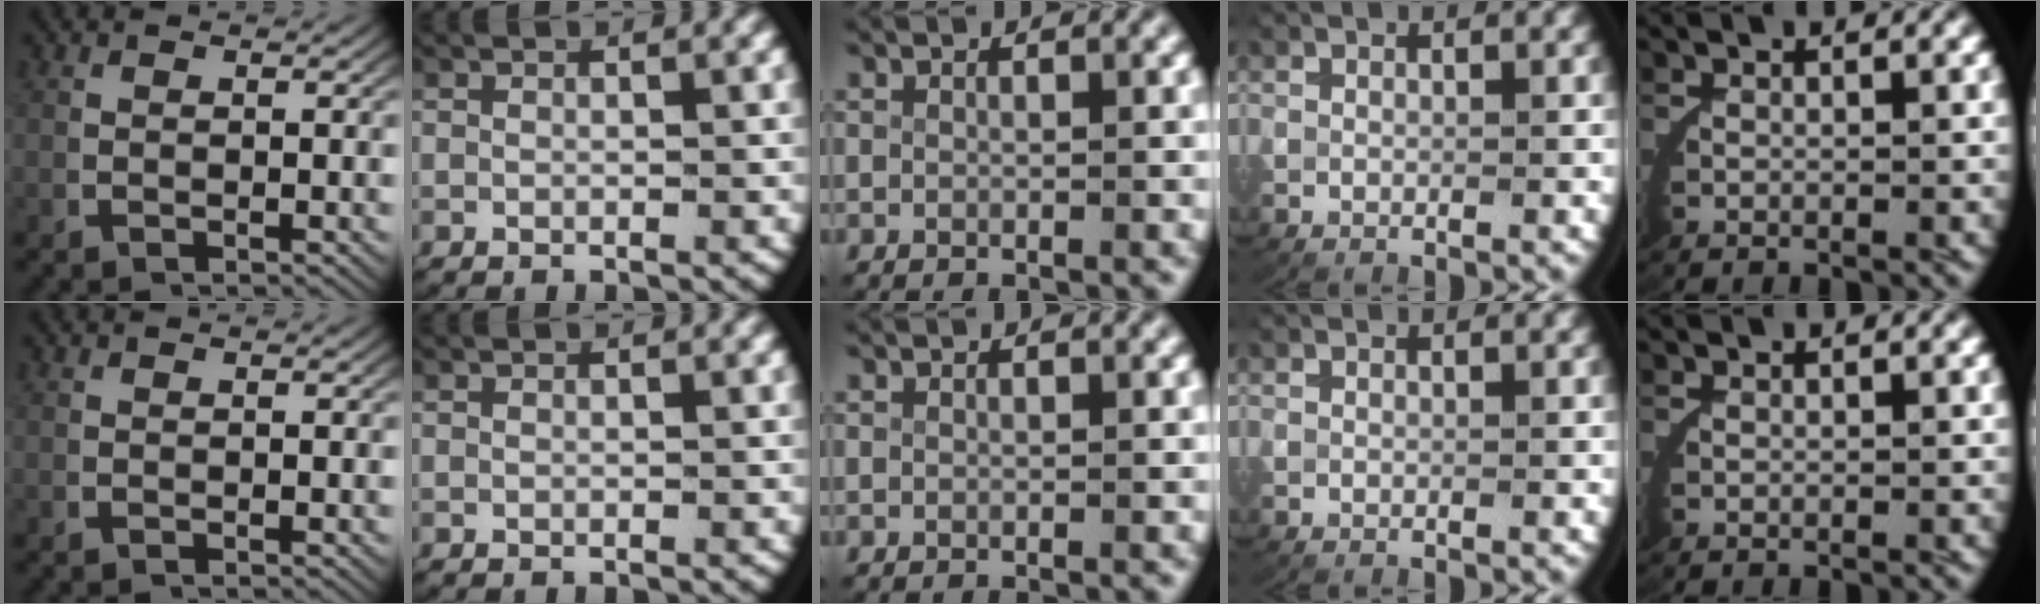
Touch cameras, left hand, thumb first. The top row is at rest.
{}